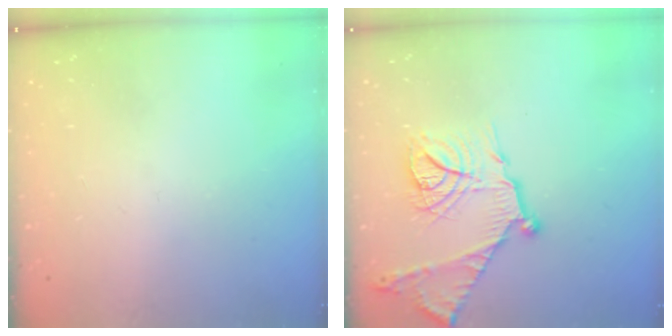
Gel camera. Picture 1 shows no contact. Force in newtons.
{"total": 19.7, "press": 19.6, "slide": 1.7}